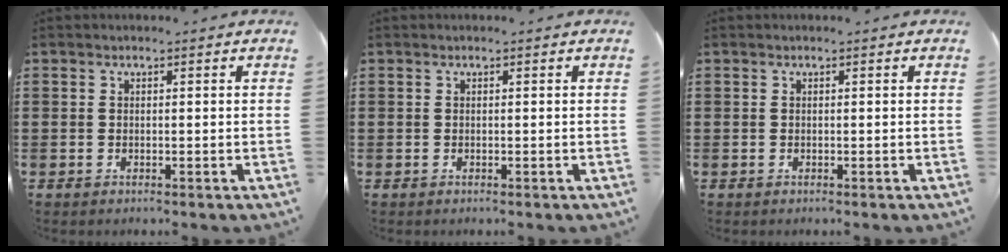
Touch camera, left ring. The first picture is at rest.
{"total": 0.0}
{"total": 0.0}